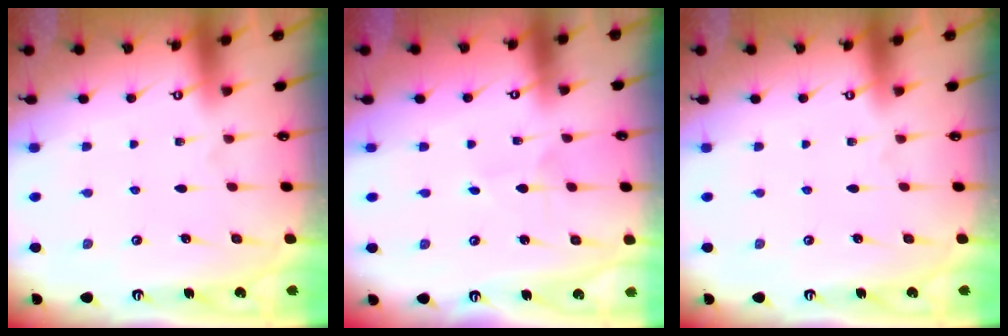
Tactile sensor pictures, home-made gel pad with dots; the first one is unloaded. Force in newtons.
{"total": 1.3, "press": 1.3, "slide": 0.1}
{"total": 0.0}